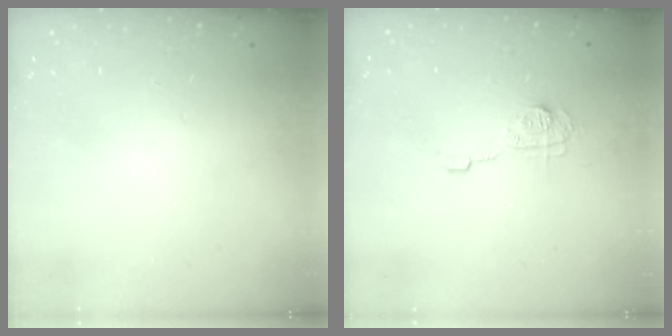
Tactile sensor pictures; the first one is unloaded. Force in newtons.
{"total": 7.5, "press": 7.4, "slide": 0.5}